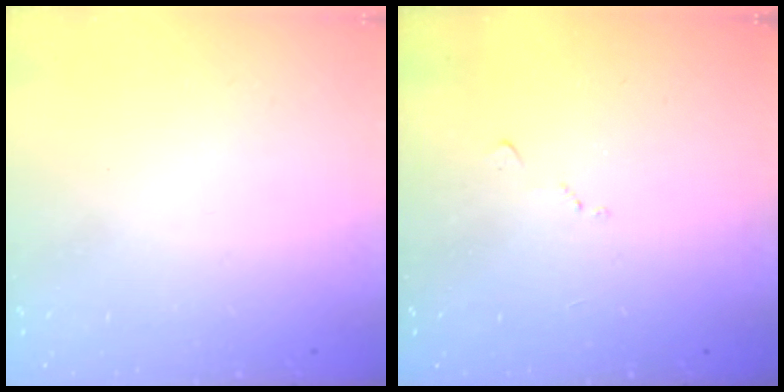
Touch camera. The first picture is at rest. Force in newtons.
{"total": 7.2, "press": 7.2, "slide": 0.9}